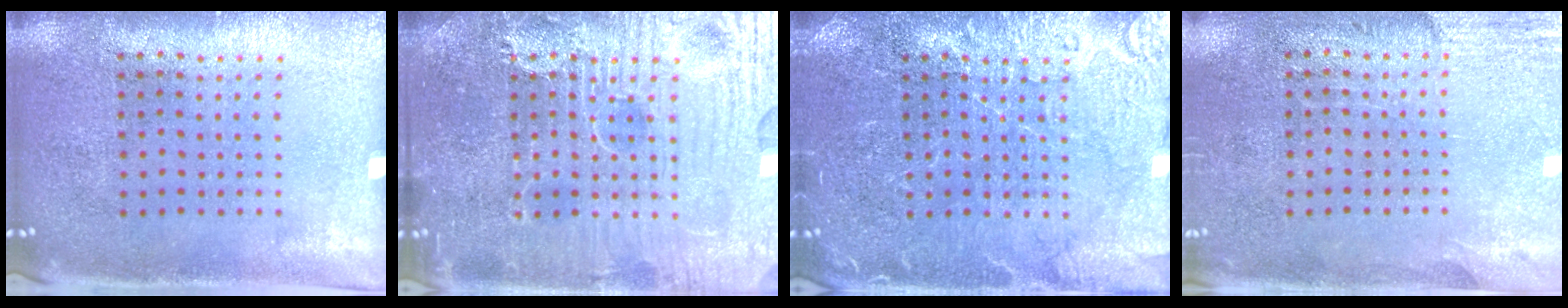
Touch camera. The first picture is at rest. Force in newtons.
{"total": 7.8, "press": 7.8, "slide": 0.9}
{"total": 5.6, "press": 5.6, "slide": 0.8}
{"total": 2.8, "press": 2.5, "slide": 1.2}